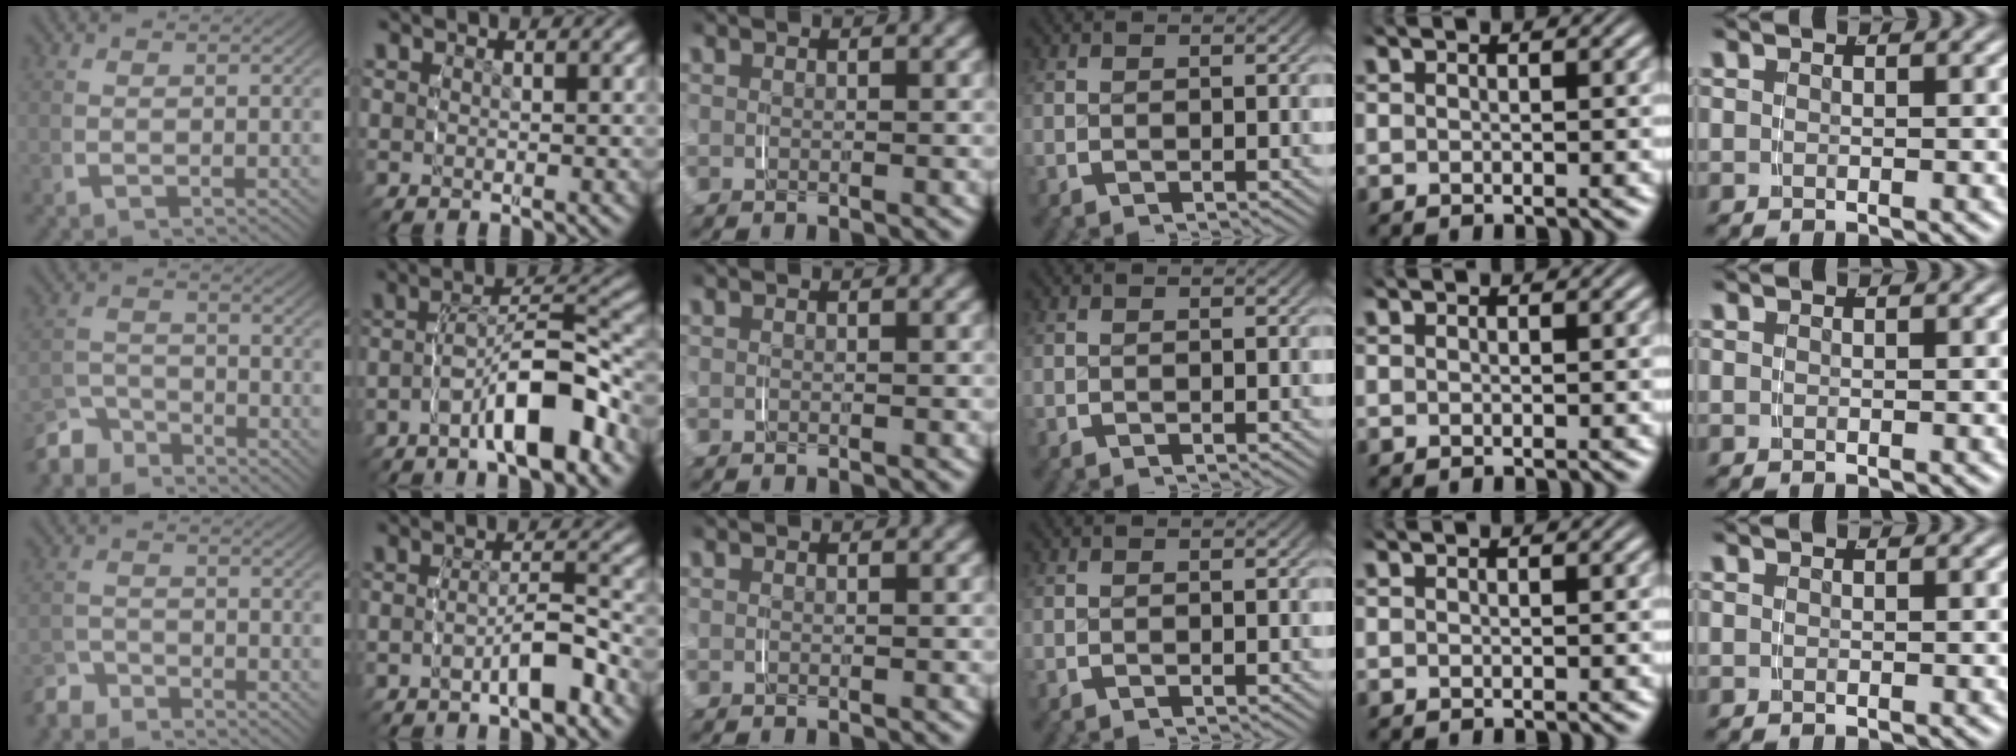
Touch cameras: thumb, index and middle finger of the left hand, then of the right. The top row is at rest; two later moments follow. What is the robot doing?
{"motion": "grasp_and_lifting", "object": "lipstick"}